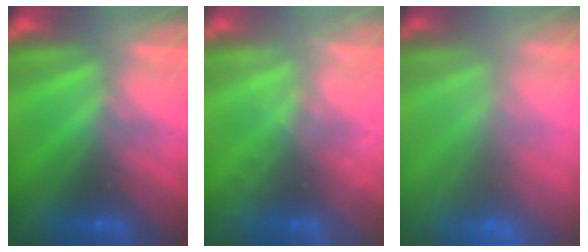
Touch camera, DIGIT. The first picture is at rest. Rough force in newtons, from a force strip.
{"total": 2.3}
{"total": 9.8}